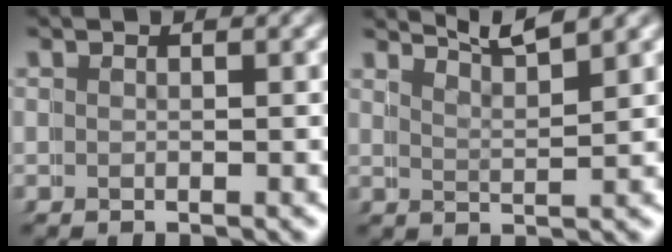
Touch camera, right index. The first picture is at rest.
{"total": 5.4, "force": [5.1, 0.0, 1.7], "torque": [-0.029, 0.013, 0.076]}